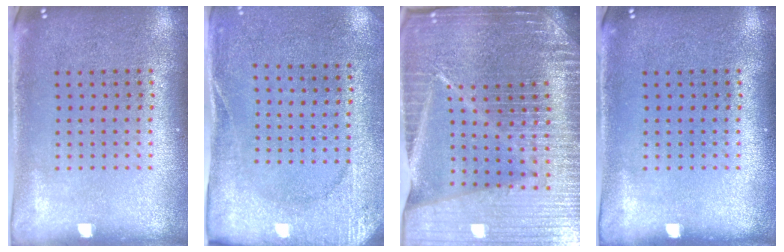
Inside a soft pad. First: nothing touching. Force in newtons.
{"total": 2.6, "press": 2.4, "slide": 1.0}
{"total": 7.0, "press": 6.0, "slide": 3.7}
{"total": 0.0}